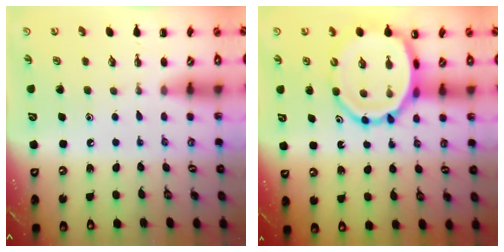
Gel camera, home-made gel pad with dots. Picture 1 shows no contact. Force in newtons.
{"total": 13.5, "press": 13.0, "slide": 3.5}